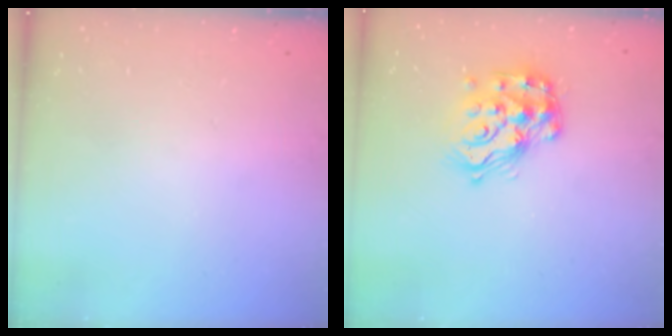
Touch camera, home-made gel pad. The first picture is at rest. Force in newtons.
{"total": 17.0, "press": 17.0, "slide": 1.2}